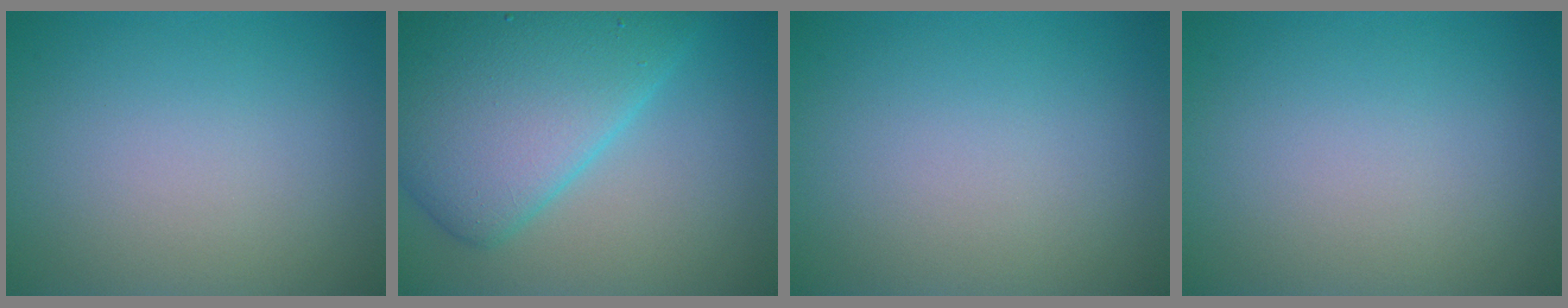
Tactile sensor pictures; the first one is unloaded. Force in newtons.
{"total": 9.6, "press": 9.6, "slide": 0.4}
{"total": 0.0}
{"total": 0.0}